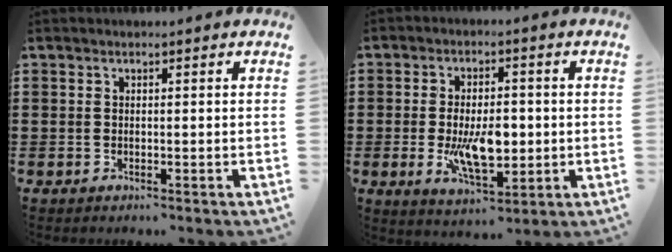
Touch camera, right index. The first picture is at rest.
{"total": 8.7, "force": [-1.0, 4.2, 7.6], "torque": [-0.132, -0.010, -0.024]}